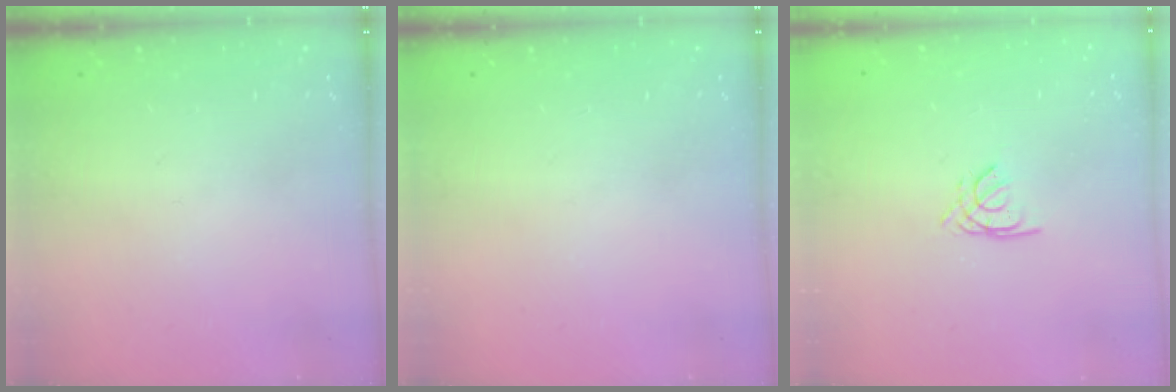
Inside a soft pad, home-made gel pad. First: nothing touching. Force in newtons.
{"total": 0.0}
{"total": 1.1, "press": 1.1, "slide": 0.3}